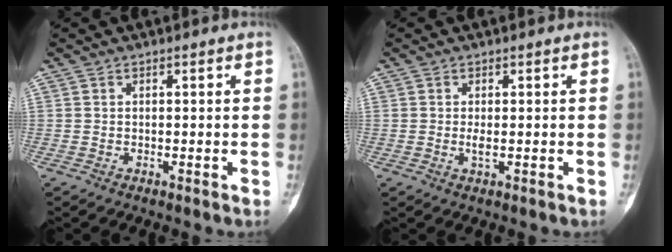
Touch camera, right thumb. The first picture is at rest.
{"total": 1.4, "force": [-0.1, 0.4, 1.3], "torque": [-0.027, -0.003, 0.001]}